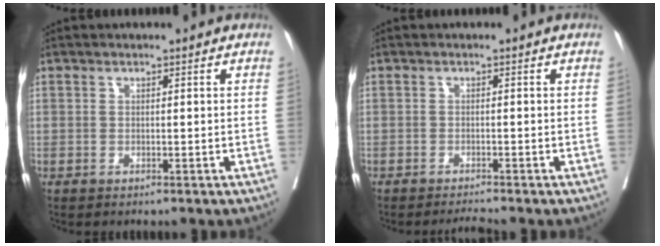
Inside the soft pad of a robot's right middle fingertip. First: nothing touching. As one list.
[{"total": 1.6, "force": [-1.4, -0.7, 0.2], "torque": [-0.004, -0.007, -0.024]}]